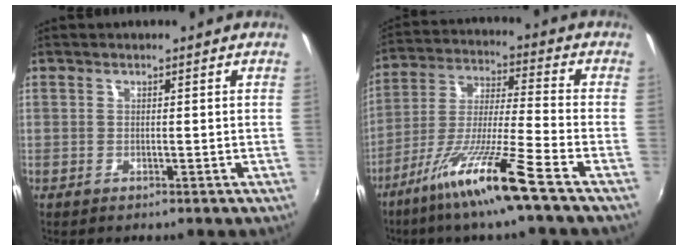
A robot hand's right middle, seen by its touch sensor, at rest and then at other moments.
{"total": 13.3, "force": [-8.9, -1.6, 9.8], "torque": [-0.198, -0.017, -0.163]}